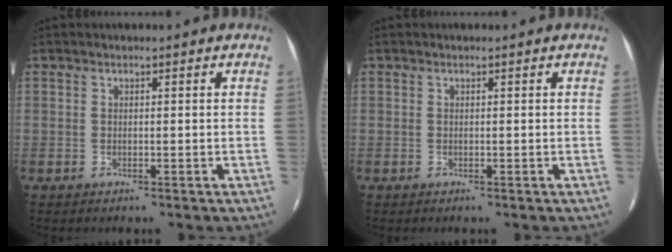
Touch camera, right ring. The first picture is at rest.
{"total": 0.0}